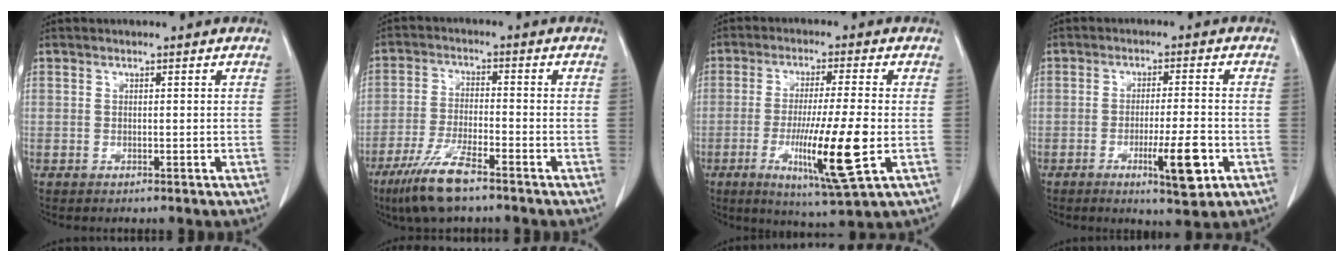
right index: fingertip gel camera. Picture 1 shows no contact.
{"total": 8.7, "force": [-6.0, 1.2, 6.2], "torque": [-0.130, -0.020, -0.113]}
{"total": 9.2, "force": [-2.4, -0.3, 8.9], "torque": [-0.157, -0.030, -0.039]}
{"total": 7.5, "force": [-3.0, 0.8, 6.9], "torque": [-0.109, -0.011, -0.041]}